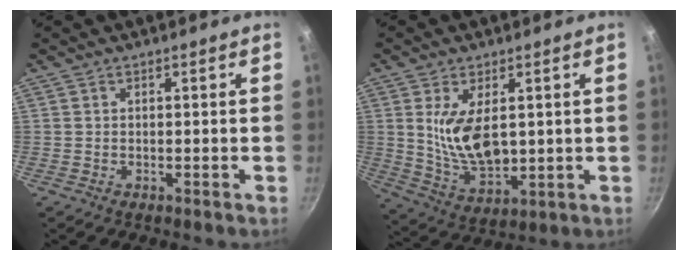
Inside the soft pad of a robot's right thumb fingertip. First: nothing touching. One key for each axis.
{"total": 11.5, "fx": 2.0, "fy": 6.1, "fz": 9.6, "tx": -0.162, "ty": -0.026, "tz": 0.053}